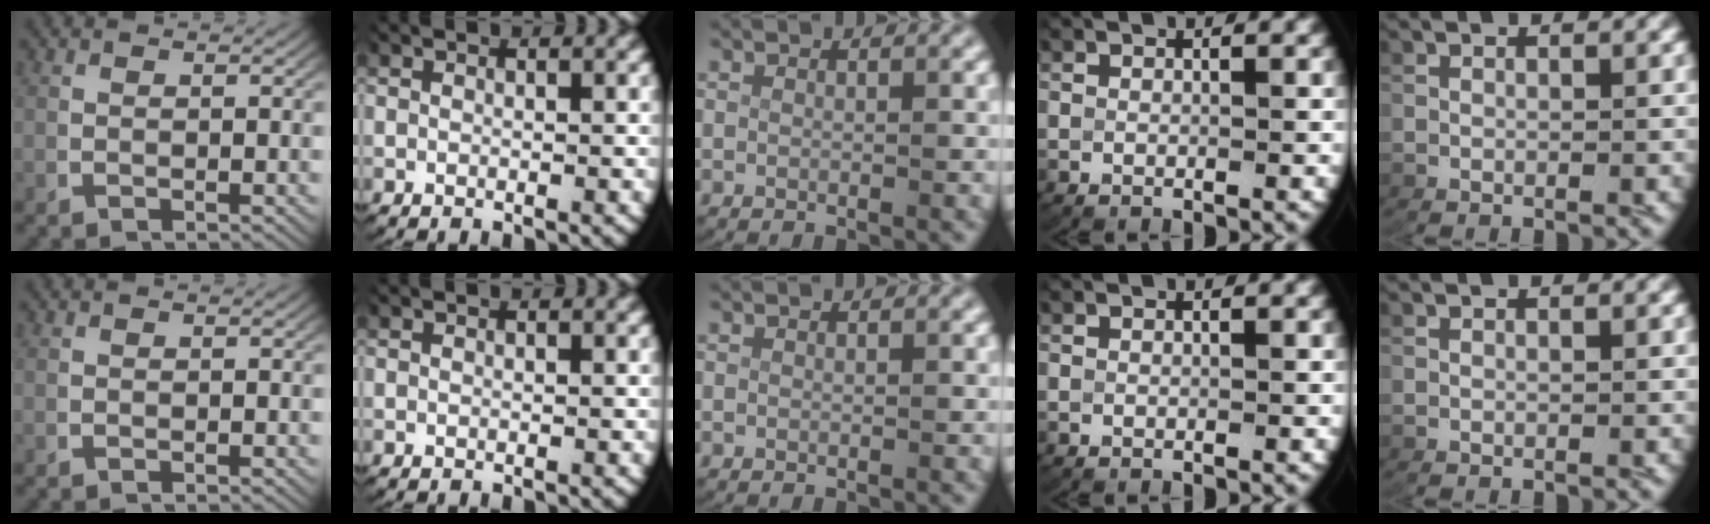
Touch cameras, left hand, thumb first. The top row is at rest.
{}